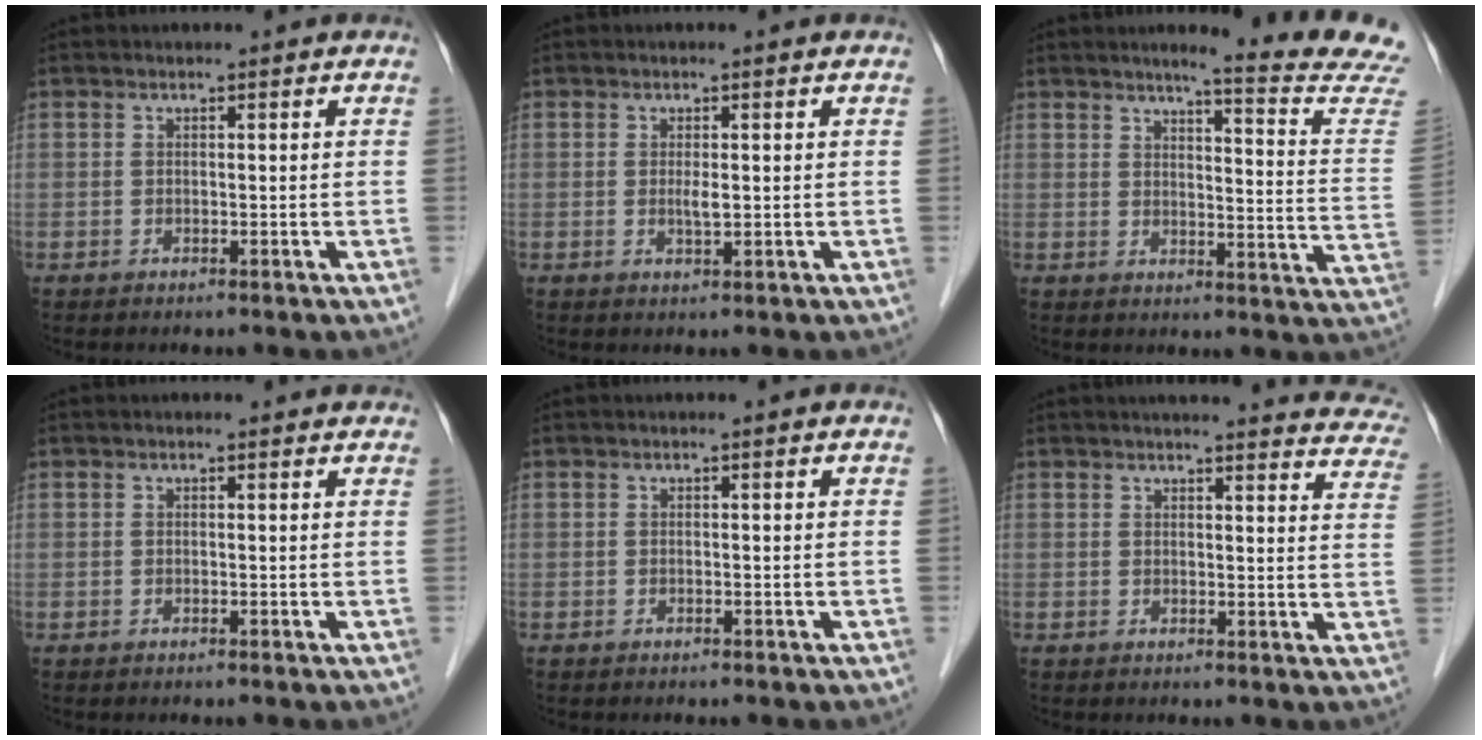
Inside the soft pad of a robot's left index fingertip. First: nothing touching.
{"total": 1.6, "force": [0.0, 0.3, 1.6], "torque": [-0.034, -0.003, 0.004]}
{"total": 14.7, "force": [13.6, -1.5, 5.4], "torque": [-0.069, -0.090, 0.144]}
{"total": 1.1, "force": [1.1, 0.2, 0.3], "torque": [-0.012, 0.003, 0.006]}
{"total": 0.0}
{"total": 20.7, "force": [19.5, 3.0, 6.3], "torque": [-0.066, -0.051, 0.201]}